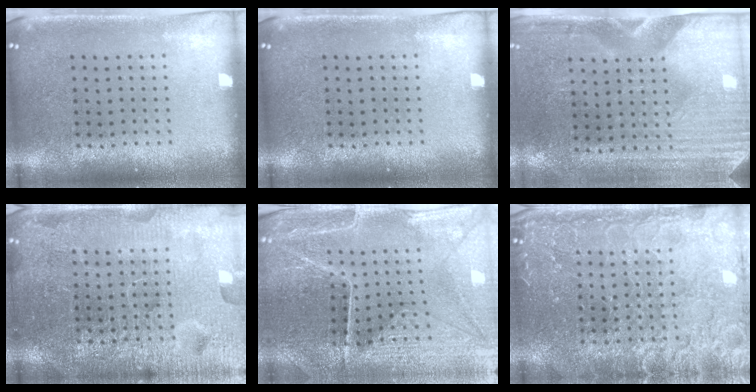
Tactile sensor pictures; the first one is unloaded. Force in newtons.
{"total": 0.0}
{"total": 2.9, "press": 2.6, "slide": 1.5}
{"total": 7.0, "press": 7.0, "slide": 0.9}
{"total": 3.4, "press": 3.4, "slide": 0.3}
{"total": 3.8, "press": 3.8, "slide": 0.5}